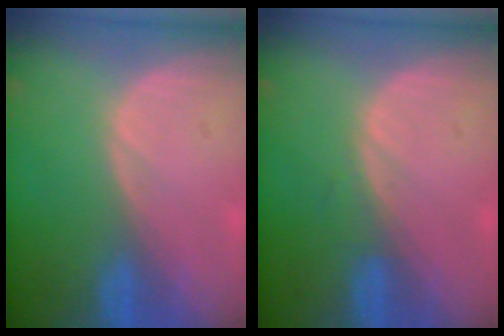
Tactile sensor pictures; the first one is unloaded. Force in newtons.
{"total": 0.6, "press": 0.6, "slide": 0.2}